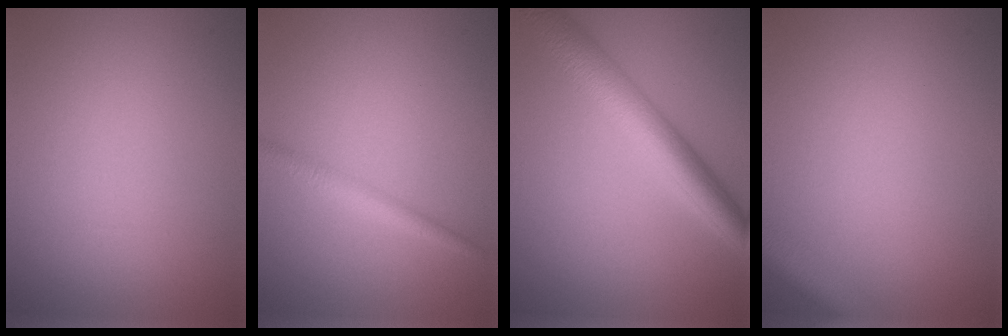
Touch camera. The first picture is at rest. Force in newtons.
{"total": 1.7, "press": 1.7, "slide": 0.0}
{"total": 6.4, "press": 6.4, "slide": 0.2}
{"total": 2.9, "press": 2.9, "slide": 0.2}